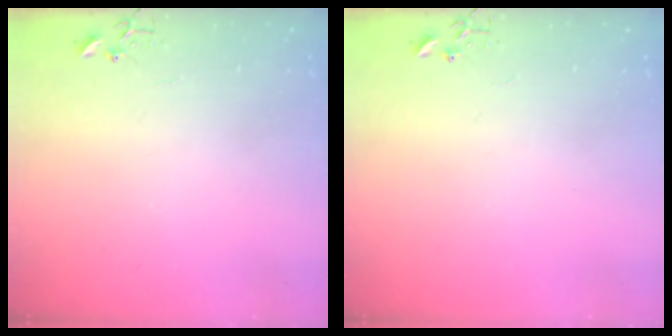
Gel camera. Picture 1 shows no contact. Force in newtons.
{"total": 0.0}